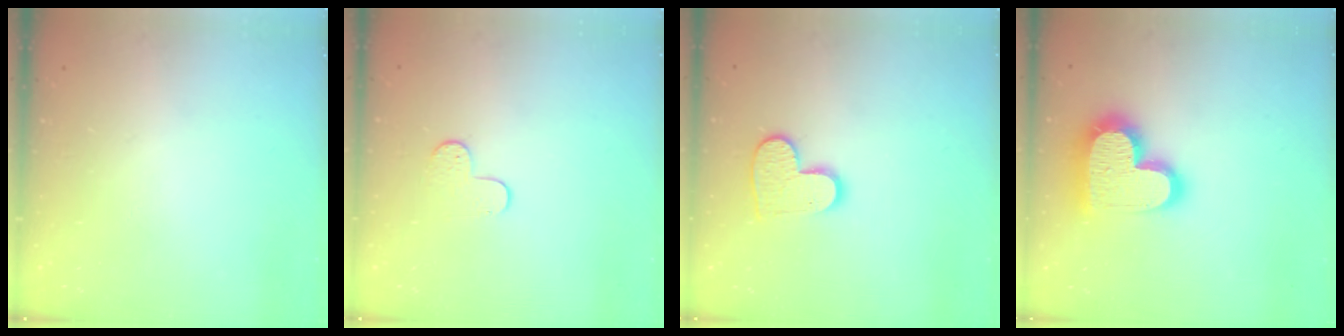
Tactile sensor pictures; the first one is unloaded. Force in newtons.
{"total": 5.8, "press": 5.7, "slide": 0.6}
{"total": 10.1, "press": 10.0, "slide": 0.6}
{"total": 20.1, "press": 20.1, "slide": 1.5}